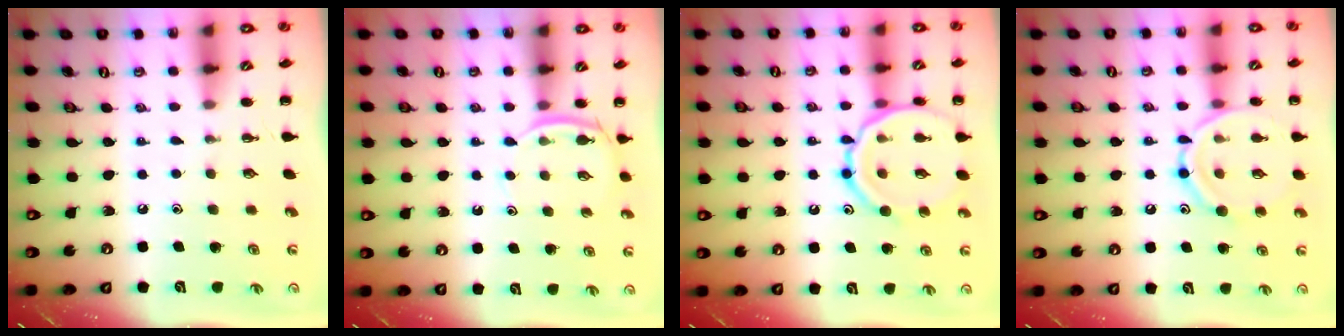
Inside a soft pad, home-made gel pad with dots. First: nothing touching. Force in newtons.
{"total": 4.4, "press": 4.1, "slide": 1.5}
{"total": 14.2, "press": 14.1, "slide": 0.8}
{"total": 12.4, "press": 12.3, "slide": 1.1}